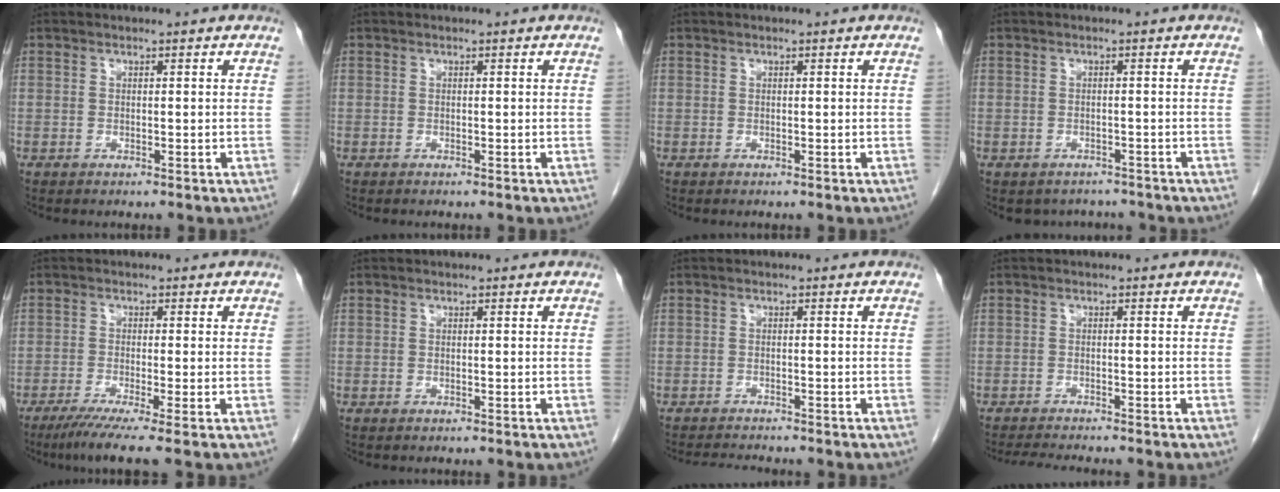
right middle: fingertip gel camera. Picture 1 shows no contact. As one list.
[{"total": 0.0}, {"total": 0.0}, {"total": 4.1, "force": [-3.5, 2.0, 0.1], "torque": [0.003, 0.010, -0.045]}, {"total": 5.8, "force": [-4.1, -0.7, 4.1], "torque": [-0.063, -0.017, -0.072]}, {"total": 0.0}, {"total": 3.6, "force": [-3.4, 0.1, 1.0], "torque": [-0.016, -0.013, -0.054]}, {"total": 5.3, "force": [-4.8, 0.2, 2.1], "torque": [-0.030, -0.013, -0.075]}]